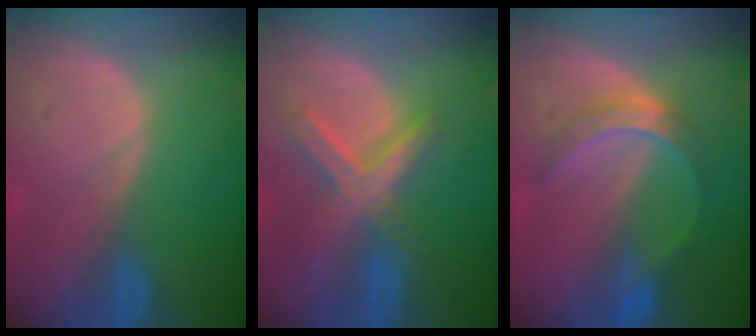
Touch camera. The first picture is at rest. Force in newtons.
{"total": 7.8, "press": 6.7, "slide": 3.9}
{"total": 5.4, "press": 5.3, "slide": 0.6}